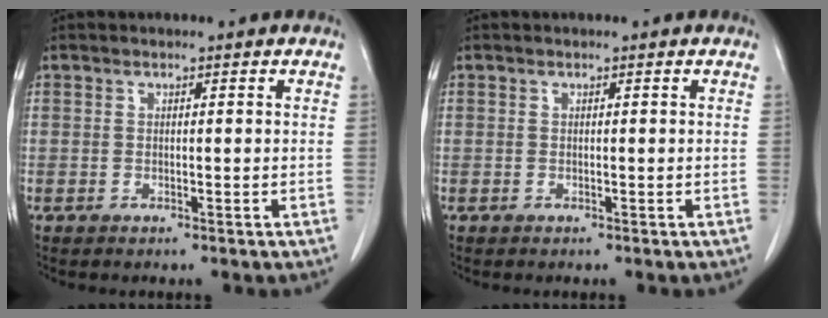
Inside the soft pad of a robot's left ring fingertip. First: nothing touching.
{"total": 0.0}